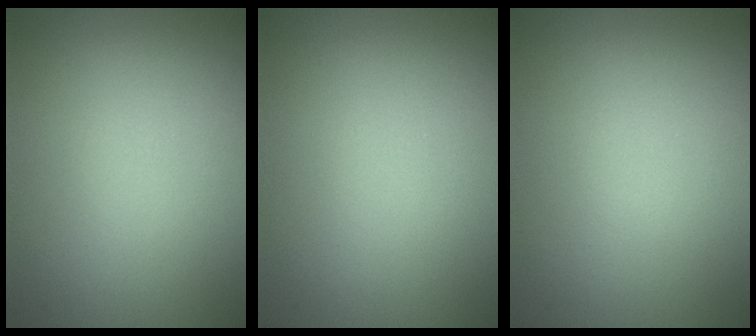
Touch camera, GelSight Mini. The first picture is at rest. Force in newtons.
{"total": 0.0}
{"total": 0.0}